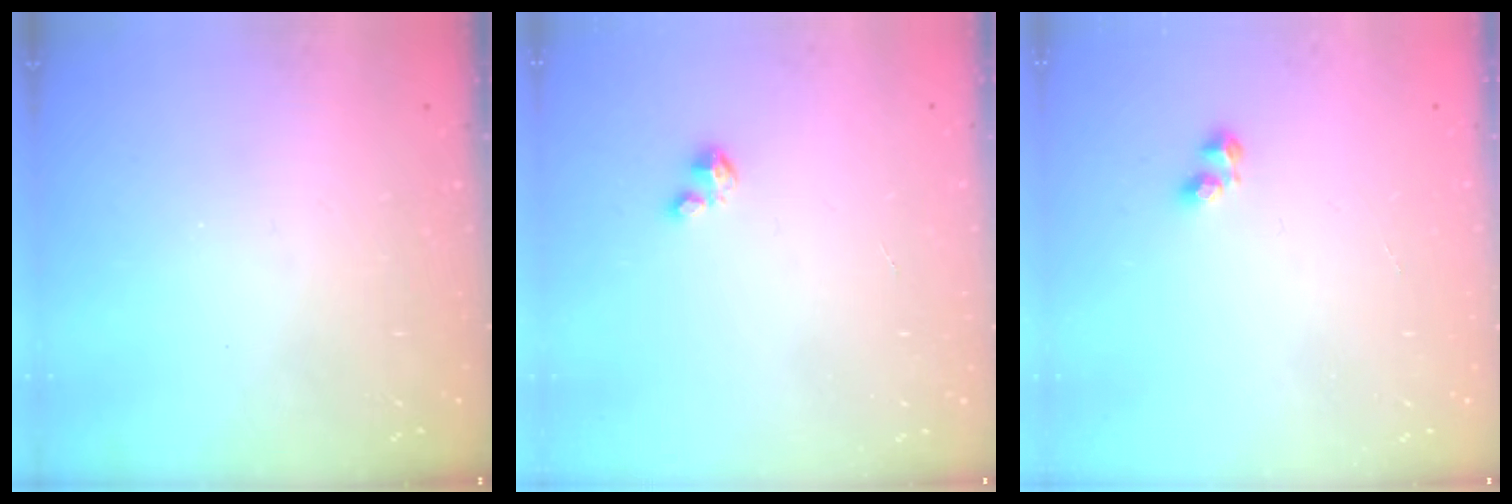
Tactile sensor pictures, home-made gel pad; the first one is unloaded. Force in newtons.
{"total": 1.2, "press": 1.2, "slide": 0.2}
{"total": 2.5, "press": 2.3, "slide": 0.9}